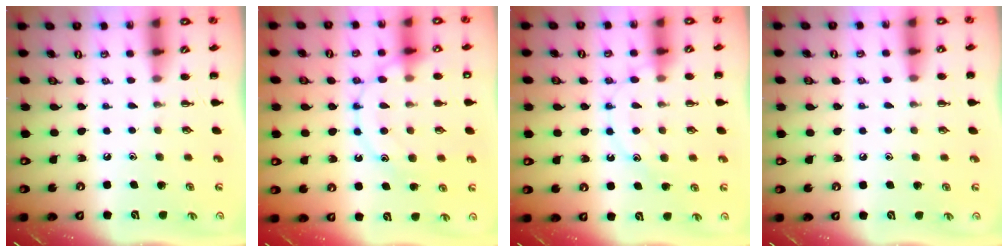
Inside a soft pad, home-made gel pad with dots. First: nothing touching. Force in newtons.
{"total": 14.2, "press": 14.2, "slide": 0.8}
{"total": 11.7, "press": 11.7, "slide": 0.7}
{"total": 3.3, "press": 3.0, "slide": 1.2}